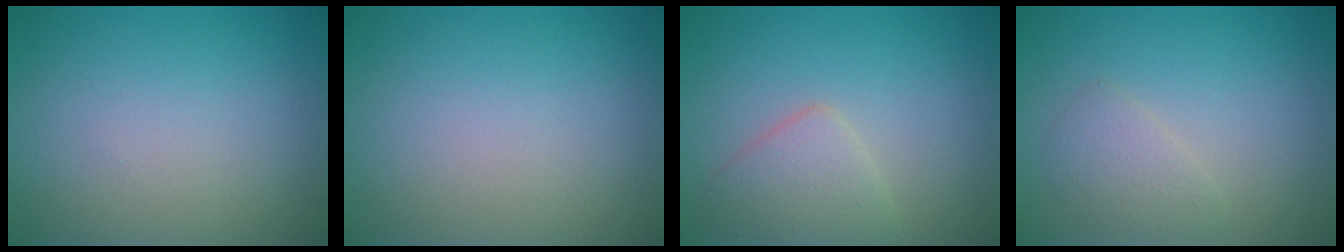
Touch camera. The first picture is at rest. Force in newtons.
{"total": 0.0}
{"total": 2.9, "press": 2.9, "slide": 0.1}
{"total": 1.7, "press": 1.7, "slide": 0.1}